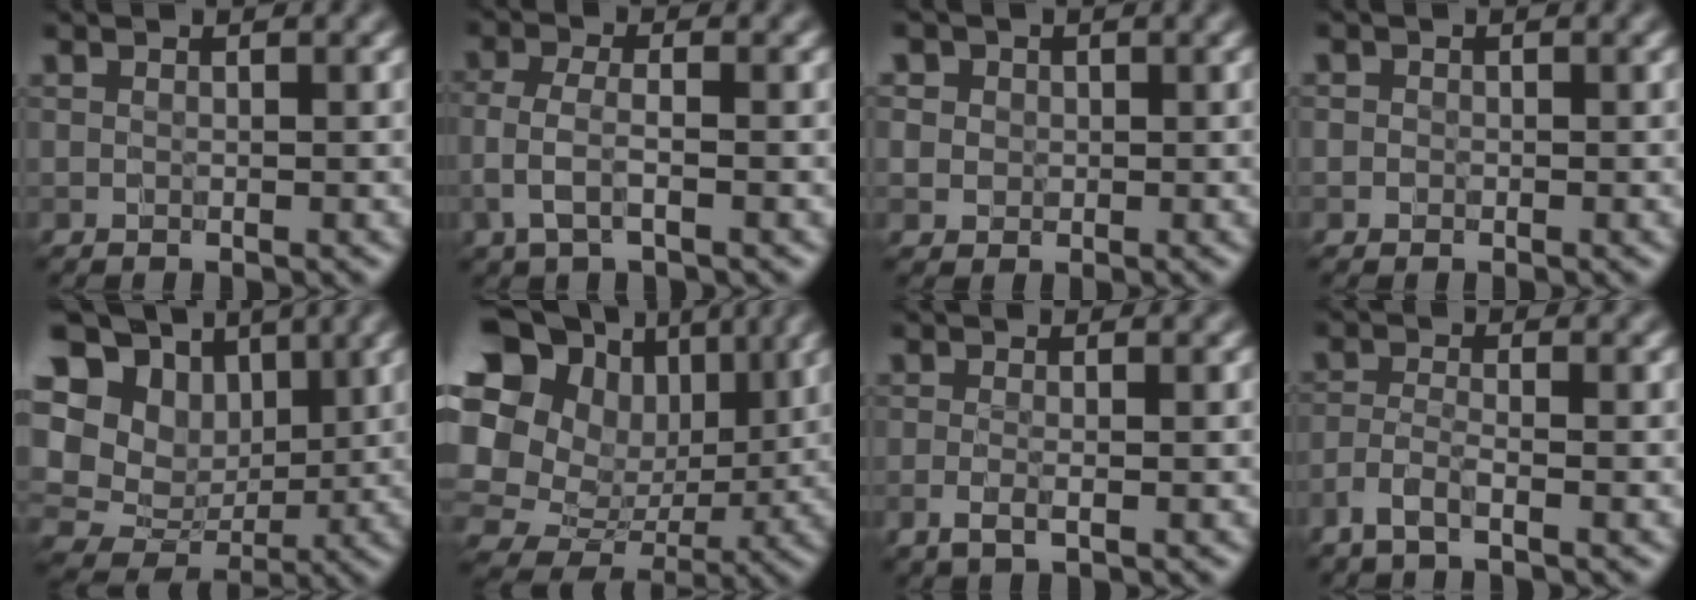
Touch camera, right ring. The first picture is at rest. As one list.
[{"total": 2.3, "force": [-0.9, 0.9, 2.0], "torque": [-0.046, -0.004, -0.023]}, {"total": 2.6, "force": [1.0, 2.2, 0.7], "torque": [-0.005, 0.005, 0.013]}, {"total": 0.6, "force": [-0.2, 0.5, -0.1], "torque": [0.009, -0.005, -0.007]}, {"total": 14.9, "force": [3.3, 12.1, 8.1], "torque": [-0.175, 0.016, 0.057]}, {"total": 17.3, "force": [2.7, 14.5, 9.0], "torque": [-0.214, 0.013, 0.067]}, {"total": 1.2, "force": [-0.4, 0.2, 1.0], "torque": [-0.019, -0.006, -0.012]}, {"total": 1.9, "force": [-1.6, 0.2, 1.0], "torque": [-0.020, -0.001, -0.040]}]